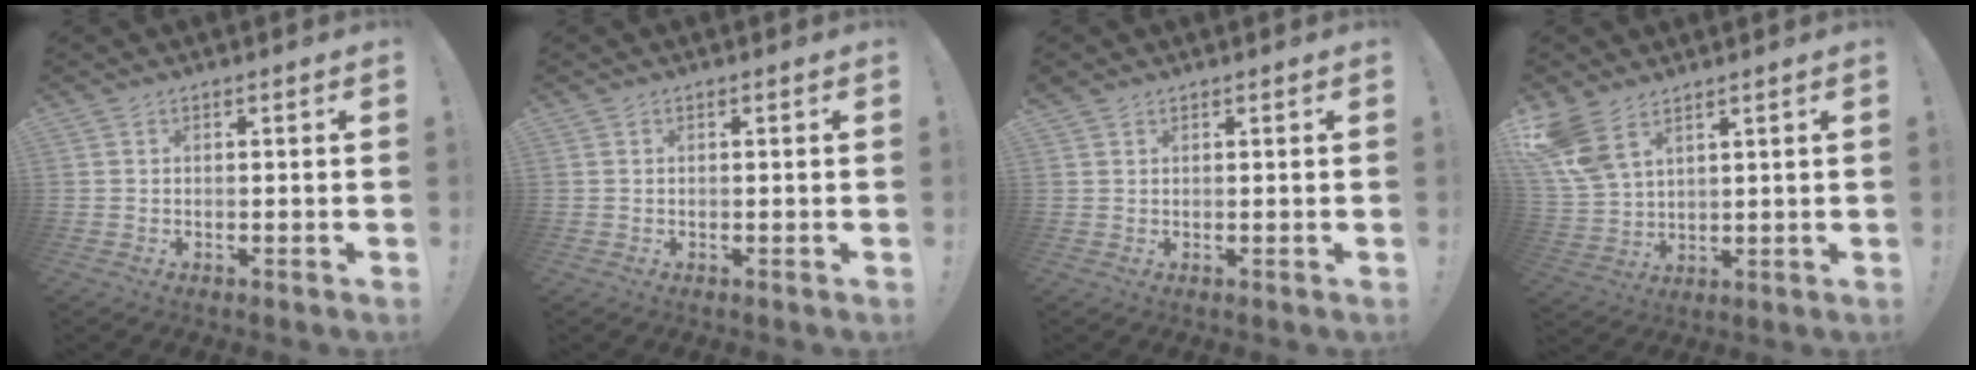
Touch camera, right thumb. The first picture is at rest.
{"total": 0.0}
{"total": 0.7, "force": [0.7, 0.3, 0.2], "torque": [0.005, -0.004, 0.012]}
{"total": 9.9, "force": [6.5, 5.1, 5.4], "torque": [-0.111, -0.029, 0.131]}